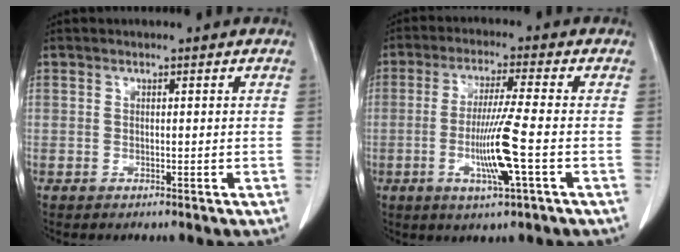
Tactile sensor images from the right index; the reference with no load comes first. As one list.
[{"total": 8.9, "force": [-2.4, -0.8, 8.5], "torque": [-0.166, -0.013, -0.045]}]